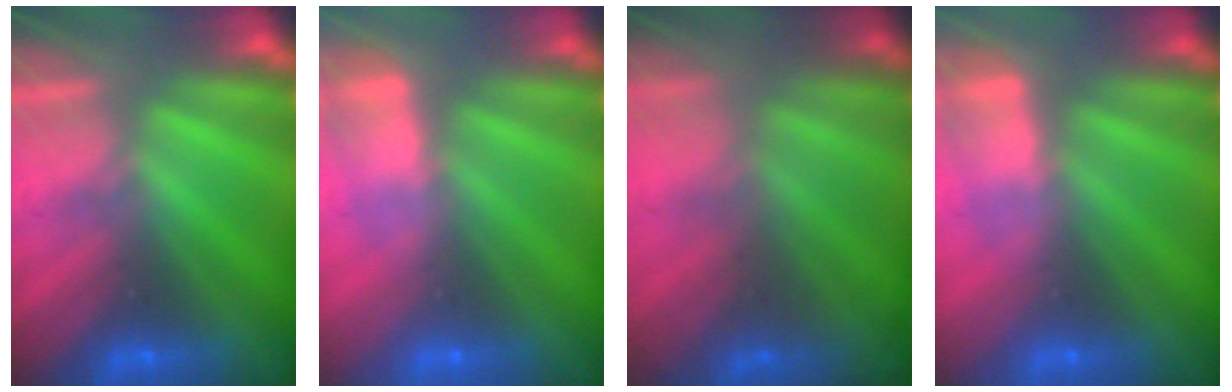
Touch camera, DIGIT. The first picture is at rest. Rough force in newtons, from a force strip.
{"total": 3.0}
{"total": 10.5}
{"total": 3.0}